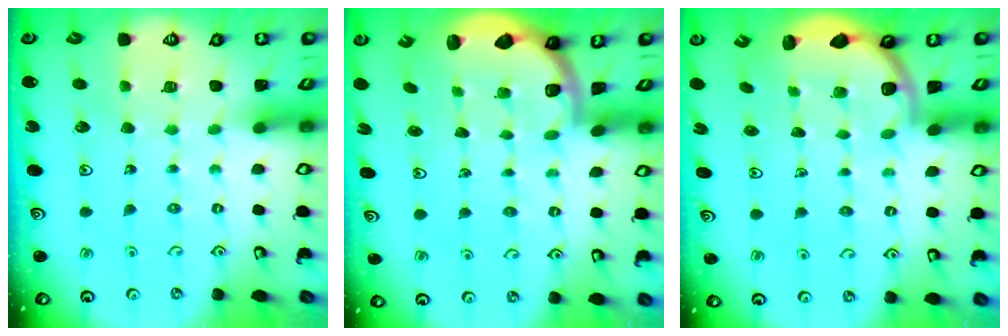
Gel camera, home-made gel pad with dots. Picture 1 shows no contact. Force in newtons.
{"total": 2.0, "press": 2.0, "slide": 0.5}
{"total": 2.6, "press": 2.5, "slide": 0.6}